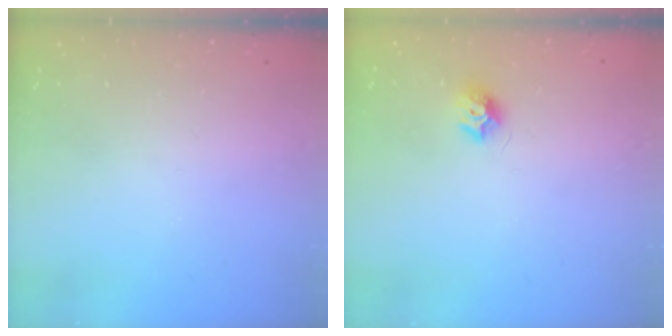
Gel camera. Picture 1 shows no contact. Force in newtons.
{"total": 7.6, "press": 7.6, "slide": 0.2}